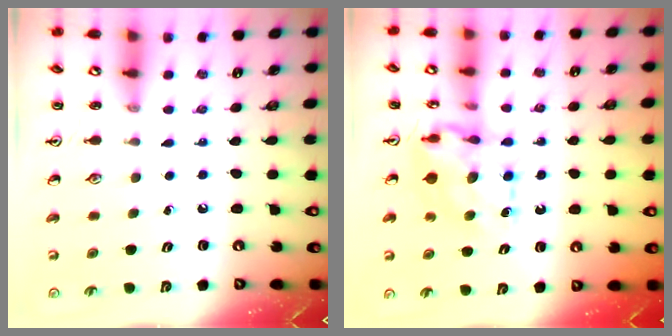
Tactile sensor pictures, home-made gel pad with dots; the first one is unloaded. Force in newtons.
{"total": 7.6, "press": 7.6, "slide": 0.7}